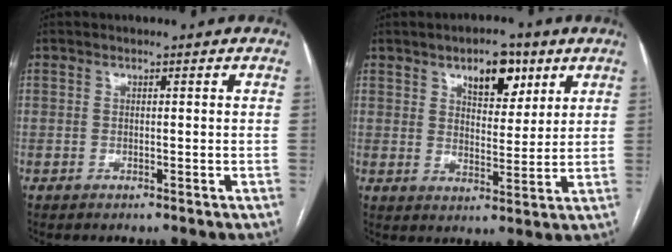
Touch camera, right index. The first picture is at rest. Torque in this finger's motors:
{"motor_torque": [0.38, 0.41, 0.14, 0.05]}